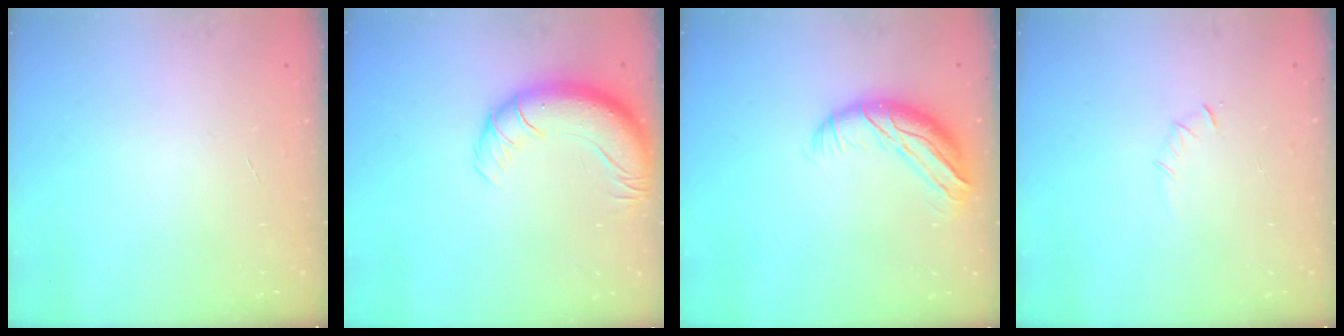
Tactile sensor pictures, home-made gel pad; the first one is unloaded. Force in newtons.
{"total": 13.9, "press": 13.5, "slide": 3.2}
{"total": 11.4, "press": 10.9, "slide": 3.4}
{"total": 3.5, "press": 3.3, "slide": 1.1}